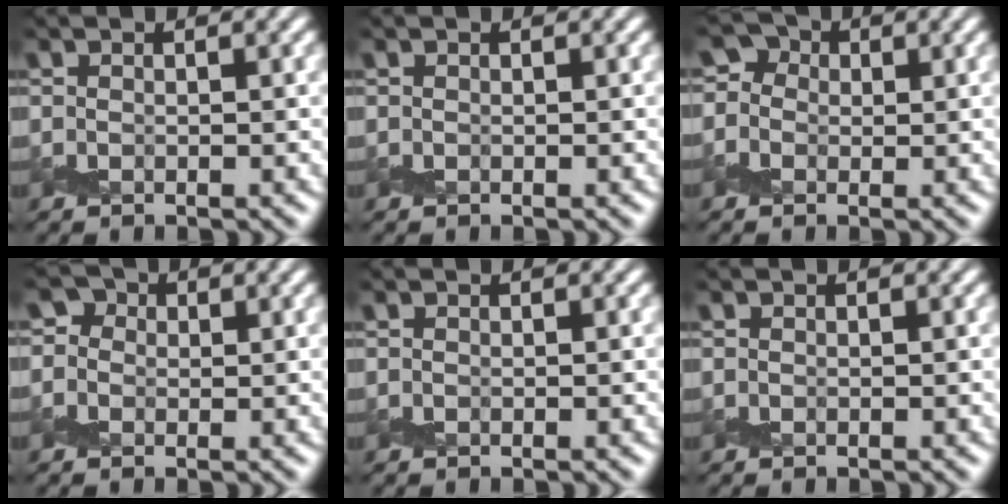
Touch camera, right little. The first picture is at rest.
{"total": 0.0}
{"total": 2.9, "force": [0.3, 2.7, 1.1], "torque": [-0.003, 0.009, -0.019]}
{"total": 3.0, "force": [0.8, 2.7, 1.2], "torque": [0.001, 0.011, -0.023]}
{"total": 0.0}
{"total": 0.0}